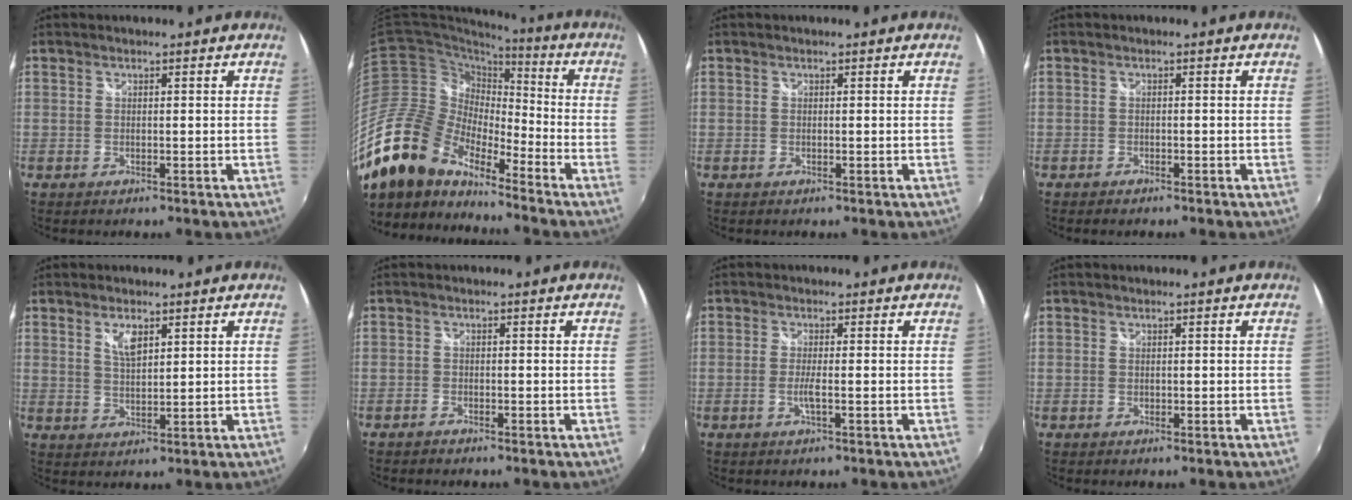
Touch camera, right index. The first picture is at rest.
{"total": 21.7, "force": [-17.5, 9.2, 8.9], "torque": [-0.189, -0.015, -0.335]}
{"total": 0.0}
{"total": 1.6, "force": [-1.4, 0.6, 0.5], "torque": [-0.014, -0.006, -0.025]}
{"total": 3.8, "force": [2.0, 1.5, 2.9], "torque": [-0.050, -0.002, 0.035]}
{"total": 1.2, "force": [-1.0, 0.5, 0.1], "torque": [-0.008, -0.001, -0.022]}
{"total": 2.1, "force": [-0.8, -0.2, 1.9], "torque": [-0.039, -0.005, -0.015]}
{"total": 0.0}